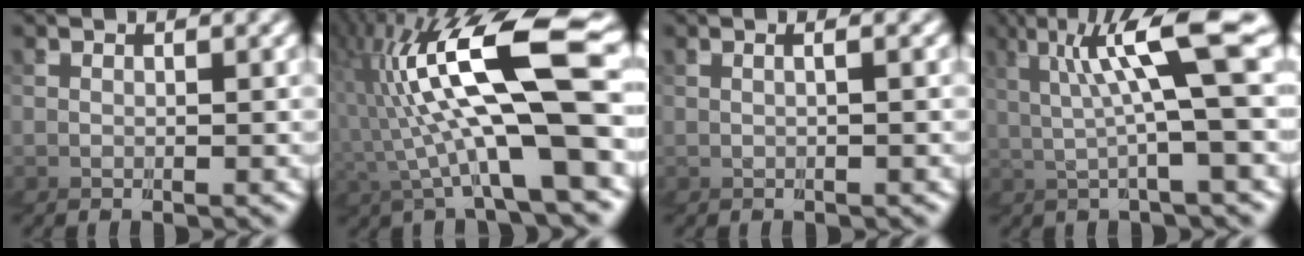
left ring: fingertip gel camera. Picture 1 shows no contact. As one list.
[{"total": 10.1, "force": [2.4, 2.6, 9.4], "torque": [-0.181, 0.034, 0.031]}, {"total": 1.6, "force": [-0.6, -1.5, 0.2], "torque": [-0.017, 0.007, -0.005]}, {"total": 4.7, "force": [1.7, -1.5, 4.2], "torque": [-0.067, 0.037, 0.019]}]